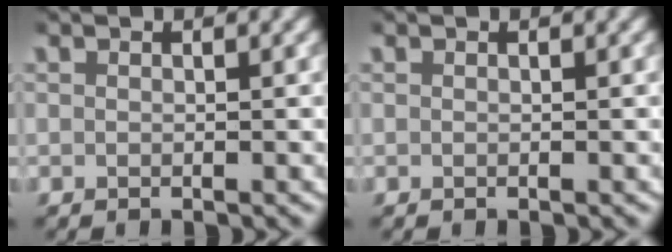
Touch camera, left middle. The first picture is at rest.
{"total": 0.0}